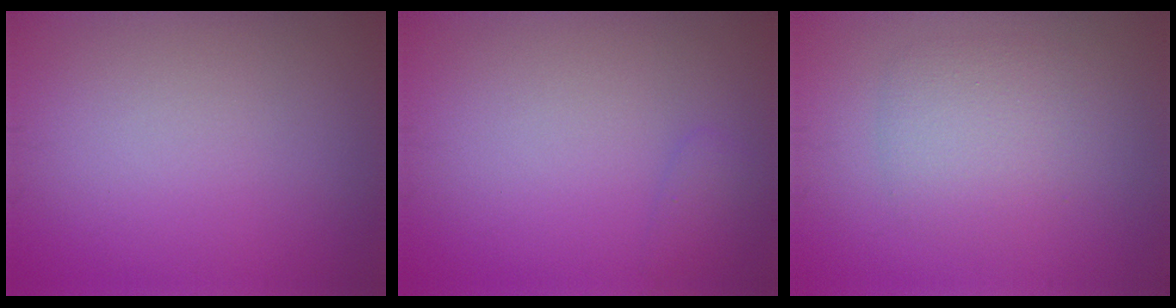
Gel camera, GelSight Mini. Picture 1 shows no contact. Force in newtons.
{"total": 1.0, "press": 1.0, "slide": 0.1}
{"total": 2.9, "press": 2.9, "slide": 0.2}